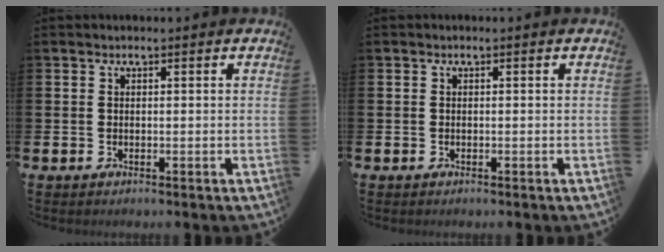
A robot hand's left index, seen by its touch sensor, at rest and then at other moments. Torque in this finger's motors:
{"motor_torque": [0.00, 0.00, 0.05, 0.00]}